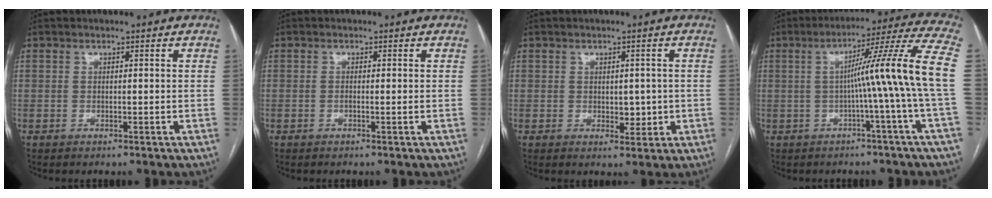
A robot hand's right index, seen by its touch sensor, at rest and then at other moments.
{"total": 0.5, "force": [-0.2, 0.0, 0.5], "torque": [-0.008, 0.001, -0.003]}
{"total": 2.9, "force": [-0.2, 2.1, 2.1], "torque": [-0.023, 0.002, 0.005]}
{"total": 13.2, "force": [-1.1, -2.8, 12.8], "torque": [-0.168, 0.018, -0.020]}